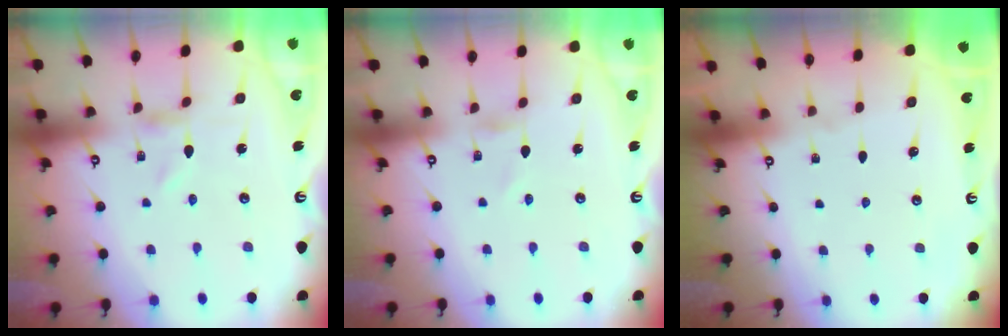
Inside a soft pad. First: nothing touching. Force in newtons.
{"total": 0.0}
{"total": 0.0}